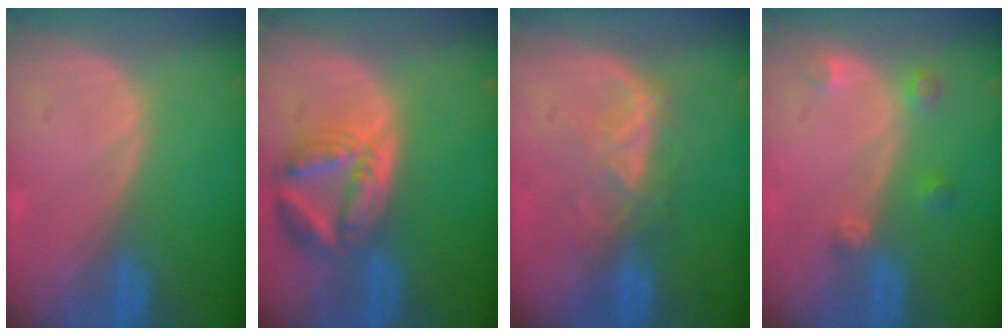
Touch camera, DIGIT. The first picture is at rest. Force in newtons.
{"total": 8.2, "press": 7.3, "slide": 3.7}
{"total": 4.6, "press": 4.6, "slide": 0.6}
{"total": 2.6, "press": 2.6, "slide": 0.2}